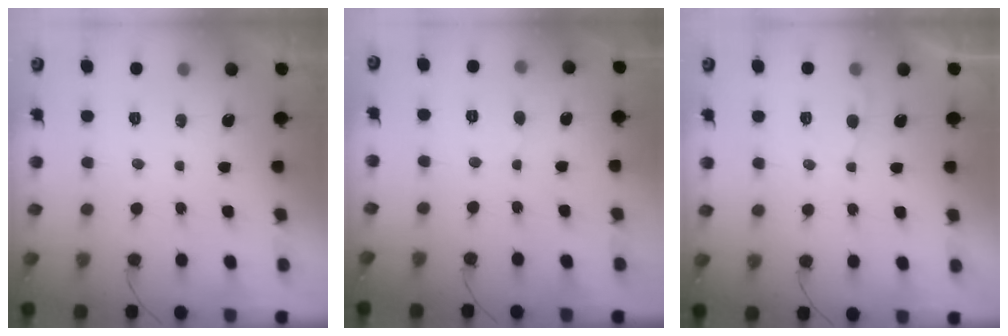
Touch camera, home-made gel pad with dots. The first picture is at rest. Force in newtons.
{"total": 2.1, "press": 2.1, "slide": 0.2}
{"total": 3.0, "press": 3.0, "slide": 0.3}